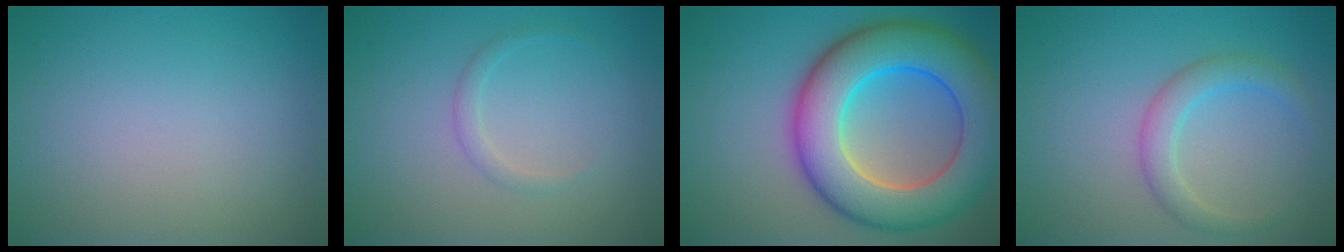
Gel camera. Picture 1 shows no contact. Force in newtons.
{"total": 1.0, "press": 1.0, "slide": 0.1}
{"total": 12.0, "press": 12.0, "slide": 0.6}
{"total": 2.7, "press": 2.7, "slide": 0.2}